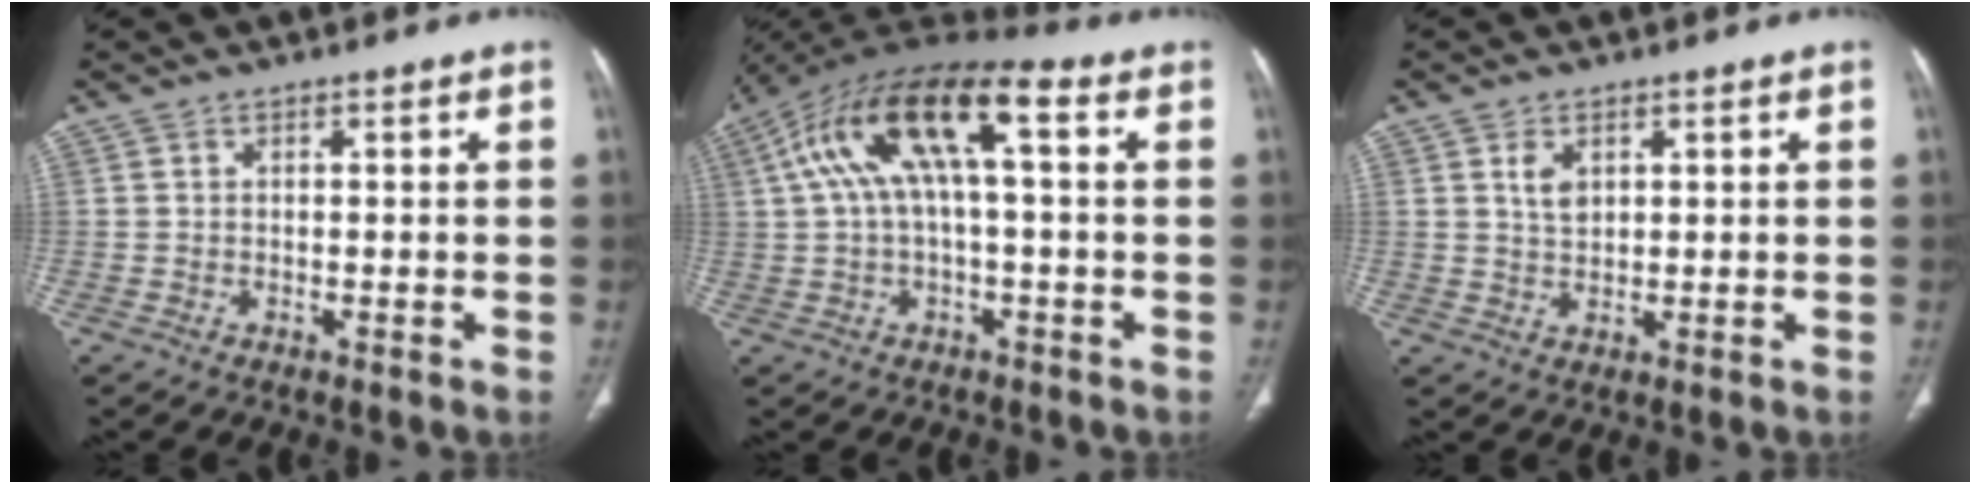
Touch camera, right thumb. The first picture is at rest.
{"total": 15.2, "force": [3.5, 5.5, 13.7], "torque": [-0.270, 0.048, 0.056]}
{"total": 3.2, "force": [1.4, 2.0, 2.1], "torque": [-0.032, -0.008, 0.030]}